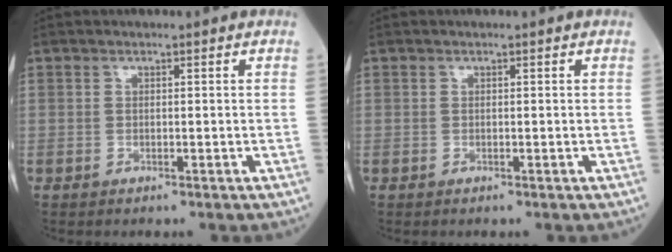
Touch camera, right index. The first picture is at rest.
{"total": 0.0}